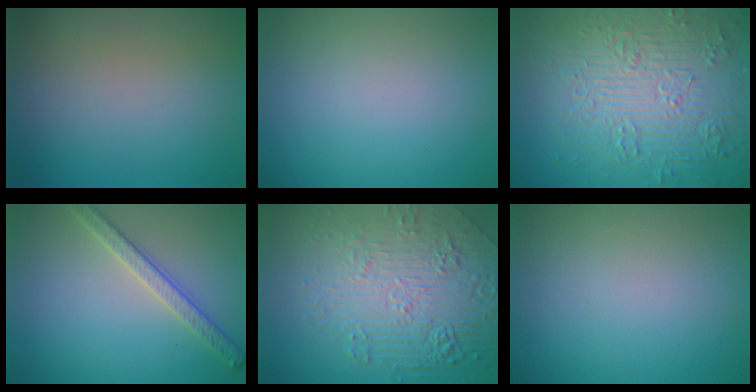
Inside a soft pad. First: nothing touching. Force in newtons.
{"total": 0.0}
{"total": 9.3, "press": 6.9, "slide": 6.2}
{"total": 2.8, "press": 2.8, "slide": 0.7}
{"total": 9.0, "press": 6.1, "slide": 6.6}
{"total": 0.0}